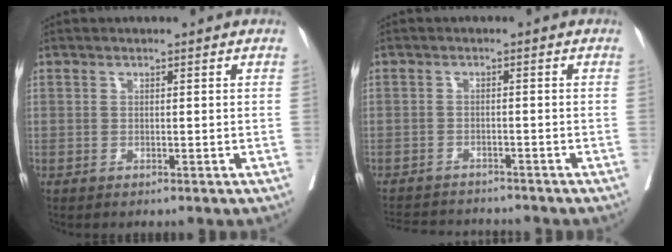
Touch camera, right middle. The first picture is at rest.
{"total": 8.6, "force": [-8.2, 1.4, 2.0], "torque": [-0.041, -0.001, -0.117]}